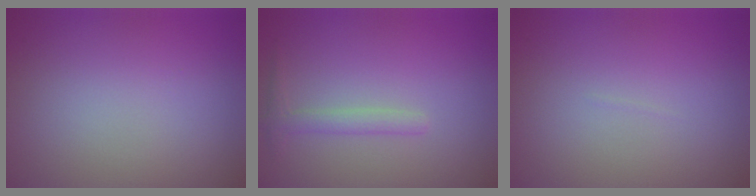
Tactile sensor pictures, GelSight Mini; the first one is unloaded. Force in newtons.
{"total": 1.4, "press": 1.4, "slide": 0.1}
{"total": 0.0}